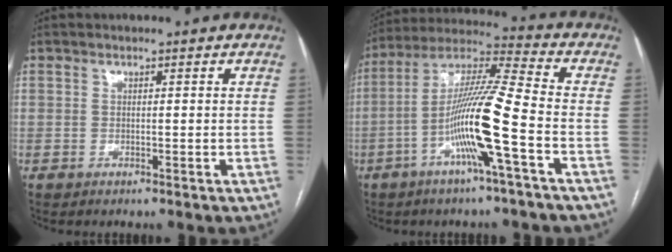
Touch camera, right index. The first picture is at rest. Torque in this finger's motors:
{"motor_torque": [2.14, 0.00, 0.69, 0.21]}